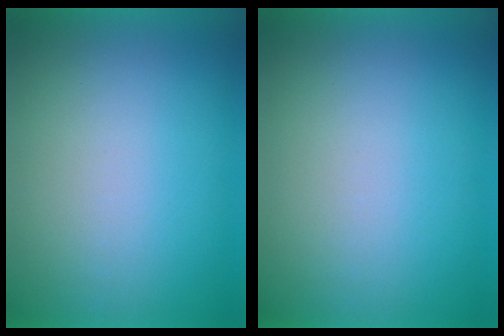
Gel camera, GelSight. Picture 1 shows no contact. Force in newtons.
{"total": 1.0}